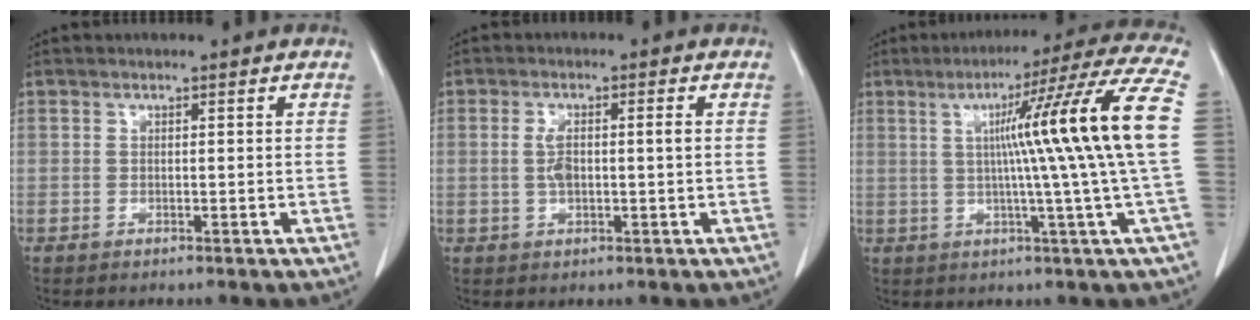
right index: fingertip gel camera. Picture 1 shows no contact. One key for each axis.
{"total": 4.1, "fx": 0.1, "fy": 1.1, "fz": 4.0, "tx": -0.085, "ty": 0.007, "tz": 0.002}
{"total": 16.8, "fx": 1.8, "fy": -2.8, "fz": 16.5, "tx": -0.220, "ty": 0.014, "tz": 0.015}